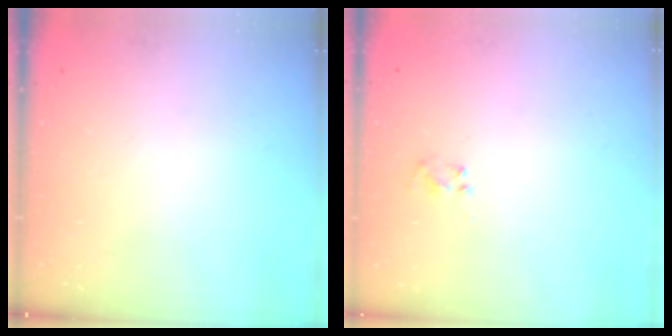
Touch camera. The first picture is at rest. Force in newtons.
{"total": 2.3, "press": 2.1, "slide": 0.9}